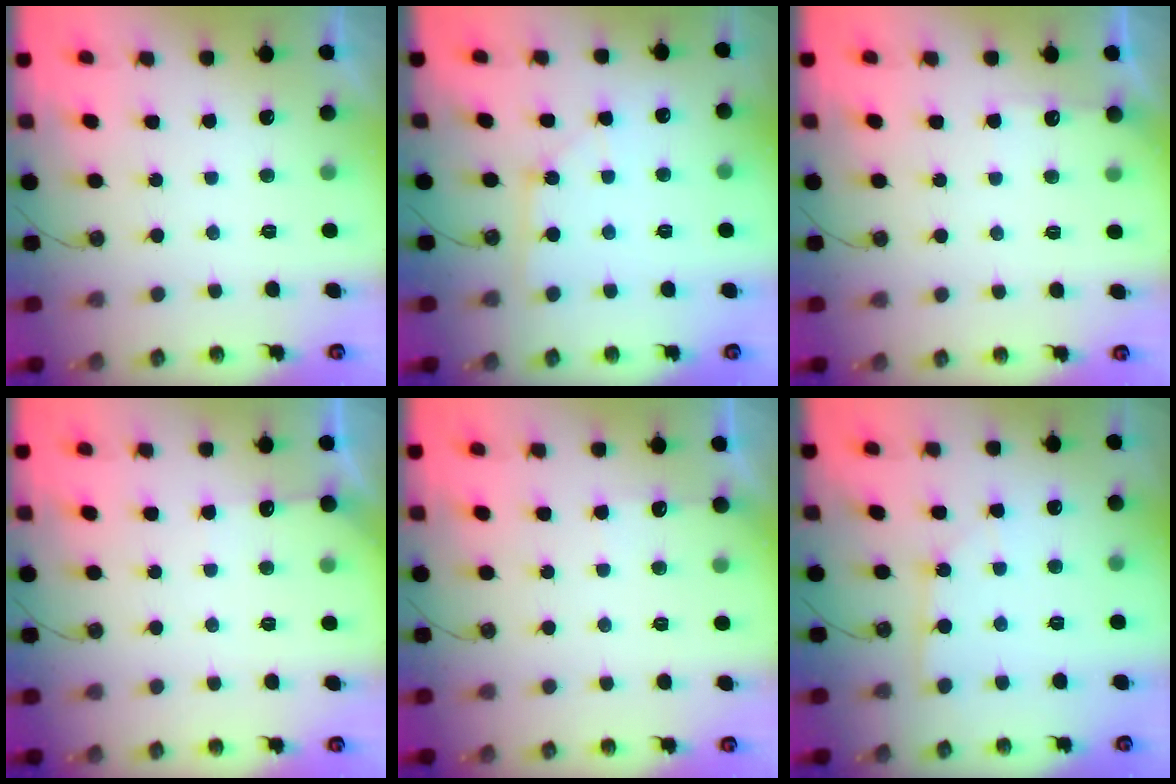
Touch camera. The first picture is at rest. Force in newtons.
{"total": 2.0, "press": 2.0, "slide": 0.3}
{"total": 4.3, "press": 4.3, "slide": 0.4}
{"total": 2.9, "press": 2.8, "slide": 0.4}
{"total": 3.7, "press": 3.7, "slide": 0.5}
{"total": 2.7, "press": 2.7, "slide": 0.4}